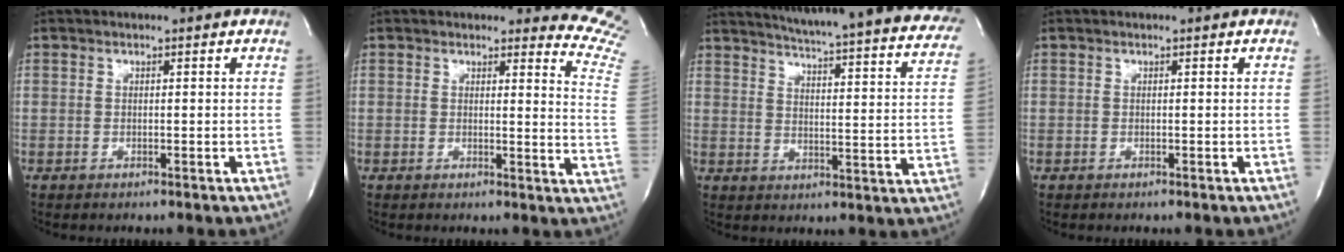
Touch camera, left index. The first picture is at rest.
{"total": 10.6, "force": [10.5, 0.7, 0.4], "torque": [0.028, -0.126, 0.064]}
{"total": 31.8, "force": [28.6, 2.6, 13.6], "torque": [-0.194, -0.096, 0.334]}
{"total": 0.0}